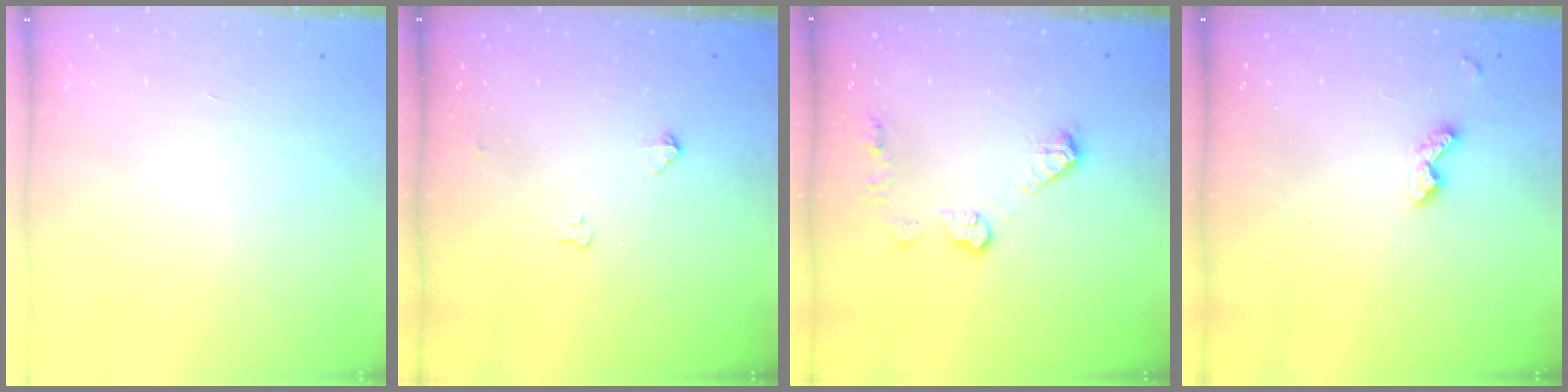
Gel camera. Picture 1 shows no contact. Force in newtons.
{"total": 3.8, "press": 3.8, "slide": 0.6}
{"total": 9.0, "press": 9.0, "slide": 0.4}
{"total": 4.8, "press": 4.8, "slide": 0.7}